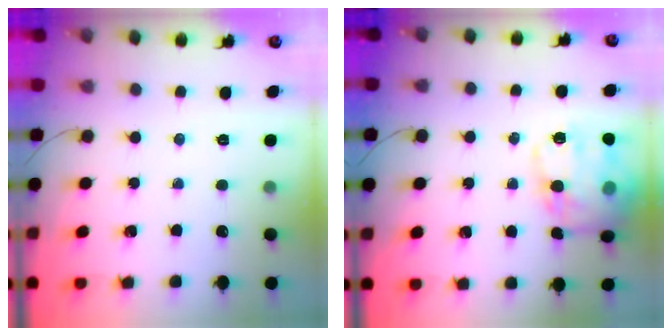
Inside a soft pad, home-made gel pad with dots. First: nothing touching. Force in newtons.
{"total": 19.3, "press": 19.1, "slide": 2.5}